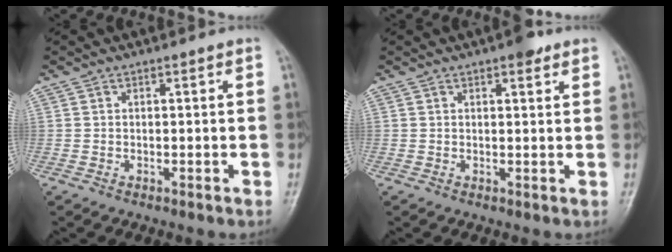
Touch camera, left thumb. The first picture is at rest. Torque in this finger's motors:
{"motor_torque": [0.37, 0.09, 0.23, -0.39, -0.02]}